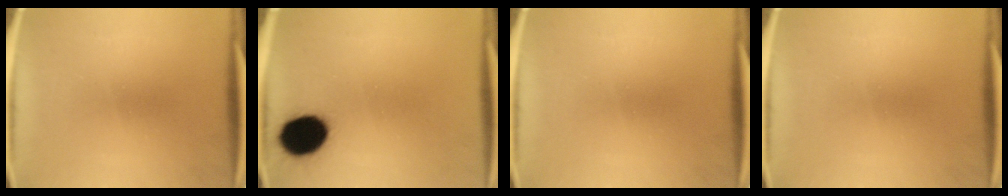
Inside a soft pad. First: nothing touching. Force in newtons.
{"total": 13.8}
{"total": 0.0}
{"total": 0.0}